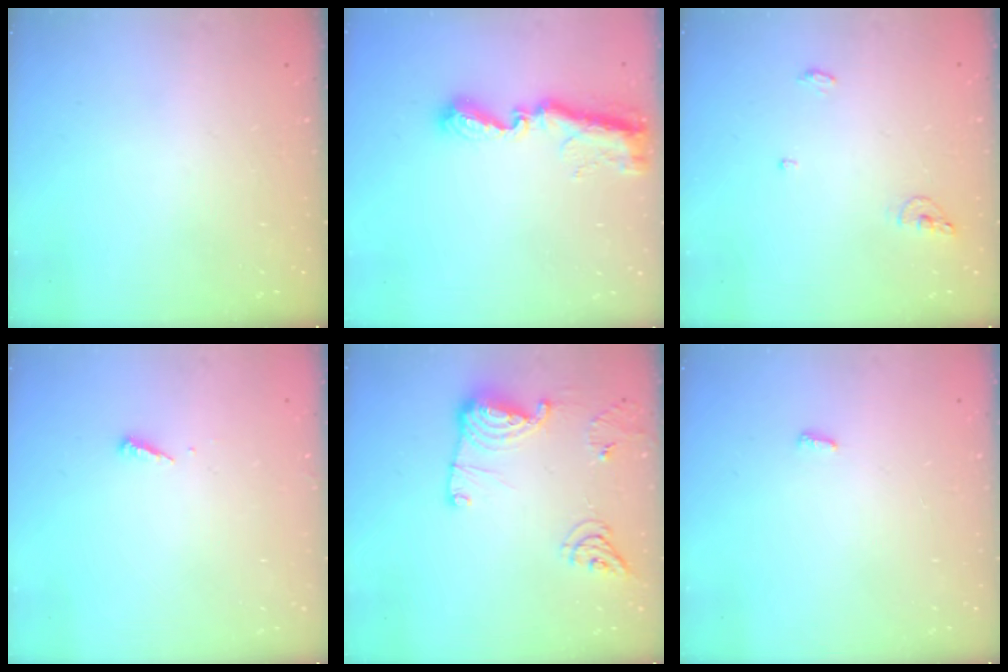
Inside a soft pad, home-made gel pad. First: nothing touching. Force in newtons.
{"total": 9.9, "press": 9.9, "slide": 0.7}
{"total": 6.4, "press": 6.3, "slide": 1.5}
{"total": 3.5, "press": 3.5, "slide": 0.2}
{"total": 12.9, "press": 12.9, "slide": 0.7}
{"total": 2.8, "press": 2.8, "slide": 0.5}